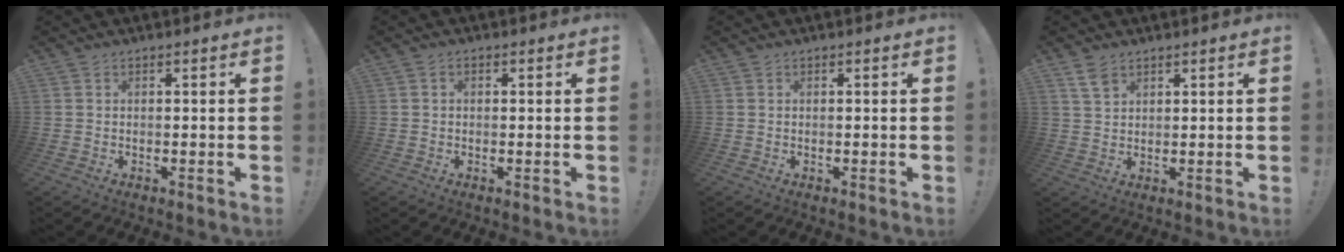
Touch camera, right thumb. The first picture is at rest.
{"total": 1.2, "force": [-0.2, 0.9, 0.7], "torque": [-0.010, 0.003, -0.004]}
{"total": 0.0}
{"total": 4.2, "force": [2.7, 2.2, 2.2], "torque": [-0.033, -0.013, 0.050]}